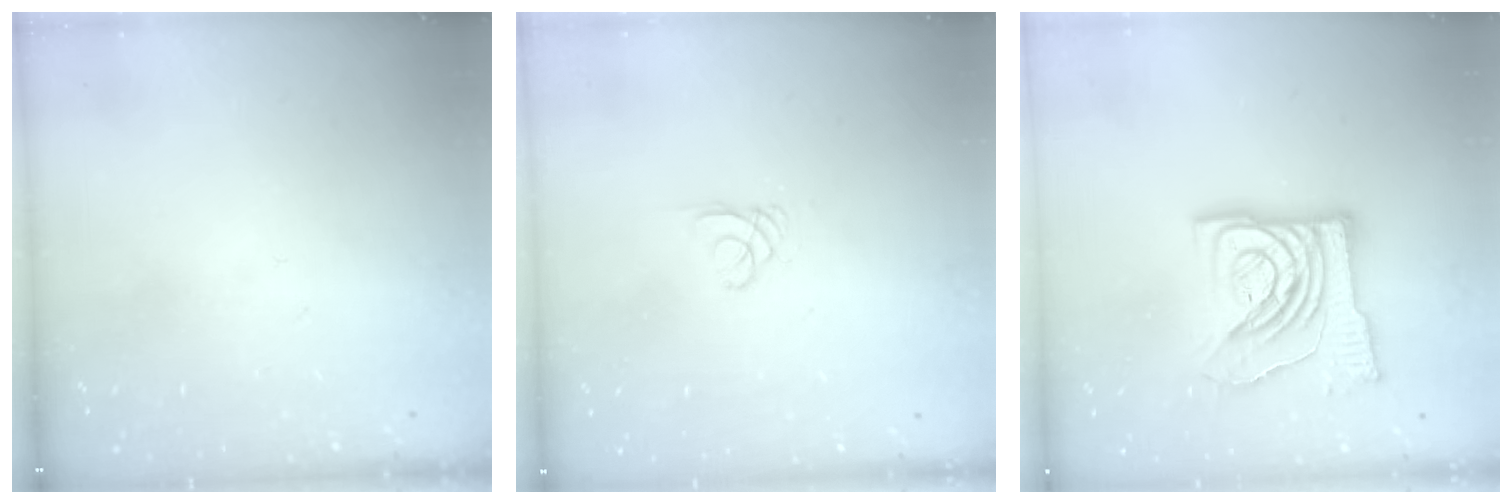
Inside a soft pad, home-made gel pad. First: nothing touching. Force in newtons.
{"total": 0.6, "press": 0.6, "slide": 0.1}
{"total": 13.9, "press": 13.8, "slide": 1.8}